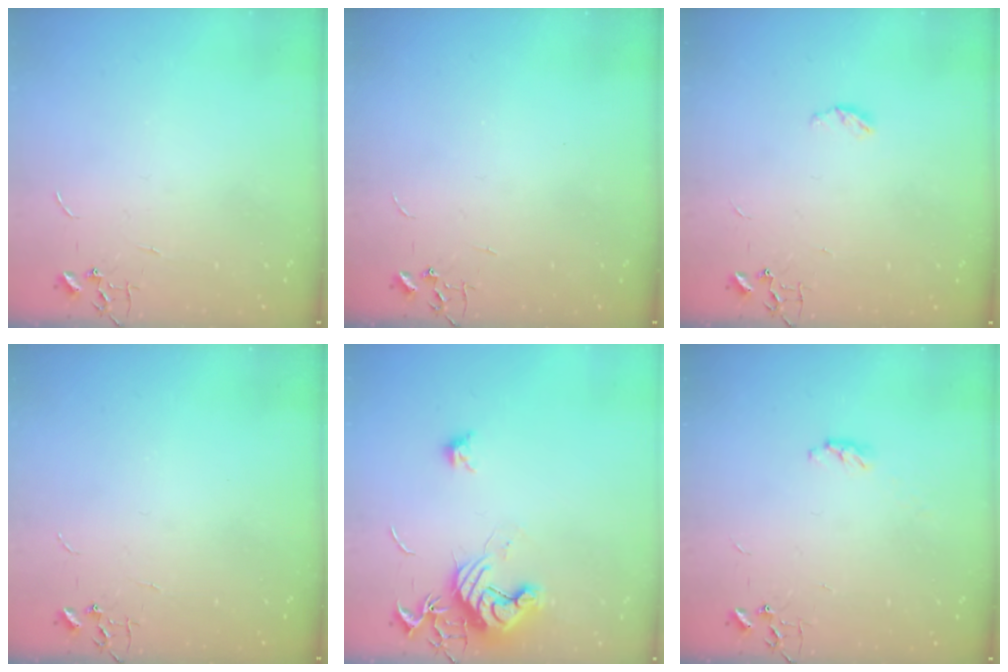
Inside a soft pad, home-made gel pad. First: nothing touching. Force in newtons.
{"total": 0.0}
{"total": 3.9, "press": 3.8, "slide": 0.6}
{"total": 0.0}
{"total": 13.1, "press": 13.1, "slide": 1.0}
{"total": 3.4, "press": 3.4, "slide": 0.5}